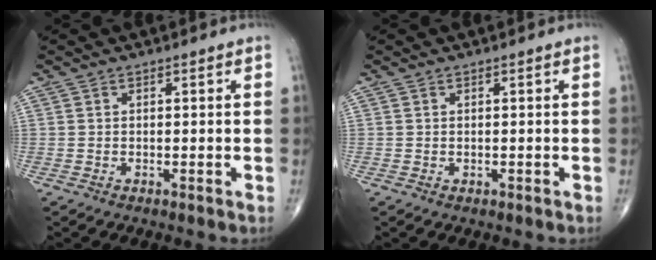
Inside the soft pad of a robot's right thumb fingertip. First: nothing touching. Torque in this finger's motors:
{"motor_torque": [-0.22, -0.11, -0.01, 0.11, -0.02]}